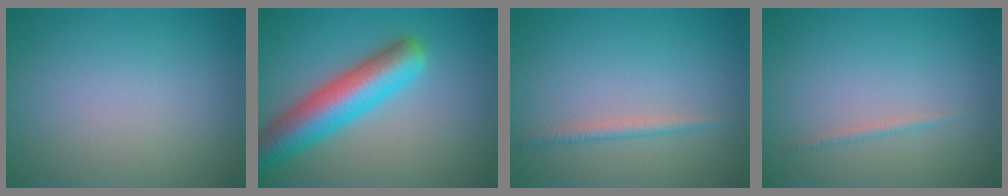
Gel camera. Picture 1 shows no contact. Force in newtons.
{"total": 7.5, "press": 7.5, "slide": 0.4}
{"total": 1.2, "press": 1.2, "slide": 0.1}
{"total": 0.6, "press": 0.6, "slide": 0.0}